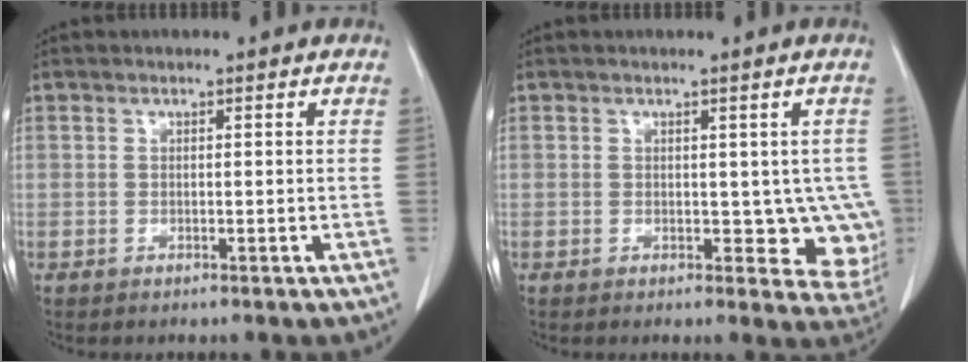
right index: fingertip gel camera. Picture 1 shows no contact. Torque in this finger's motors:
{"motor_torque": [0.07, 0.02, 0.04, 0.01]}